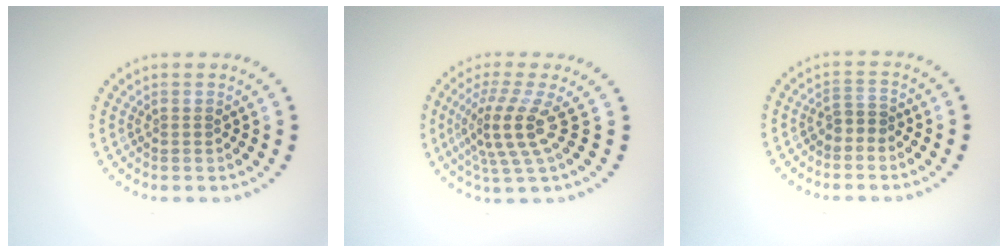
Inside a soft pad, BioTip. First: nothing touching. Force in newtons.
{"total": 3.9, "press": 2.7, "slide": 2.8}
{"total": 1.3, "press": 1.1, "slide": 0.7}